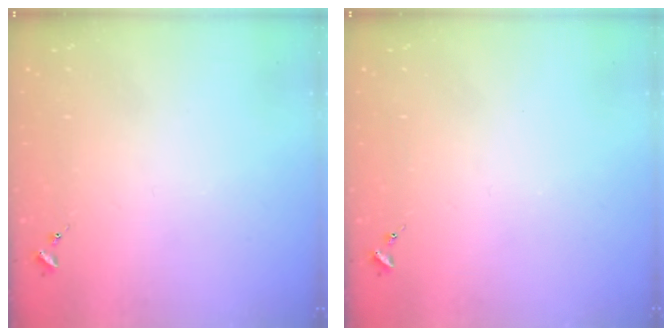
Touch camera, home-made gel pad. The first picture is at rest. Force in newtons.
{"total": 0.0}